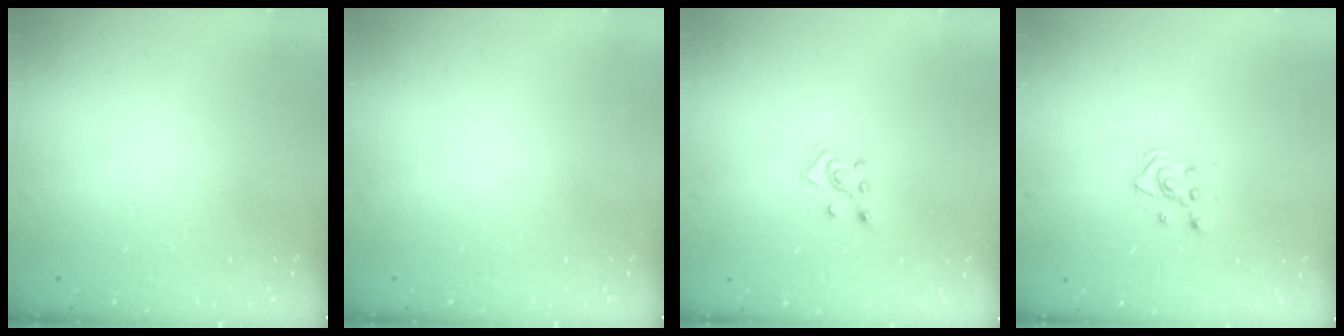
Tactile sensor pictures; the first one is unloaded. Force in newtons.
{"total": 0.0}
{"total": 4.9, "press": 4.8, "slide": 0.8}
{"total": 3.4, "press": 3.4, "slide": 0.4}